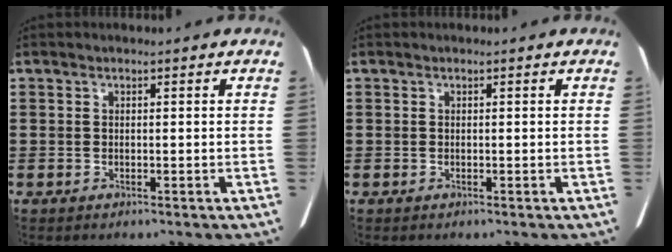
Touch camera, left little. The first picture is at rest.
{"total": 0.0}